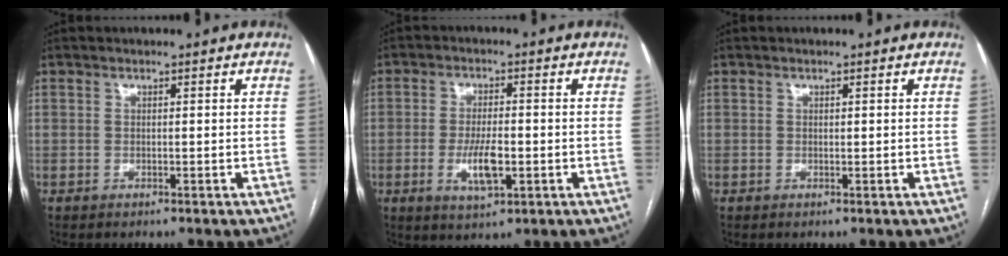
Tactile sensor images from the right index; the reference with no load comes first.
{"total": 6.3, "force": [-1.6, 1.9, 5.8], "torque": [-0.112, -0.007, -0.024]}
{"total": 0.0}